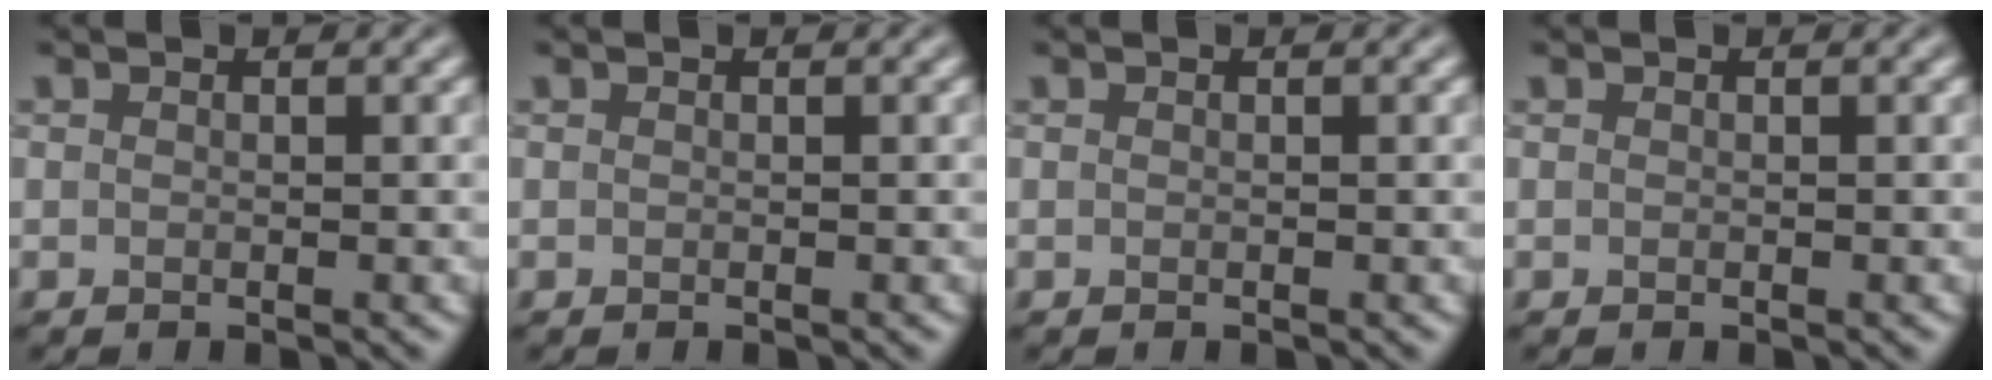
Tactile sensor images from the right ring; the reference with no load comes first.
{"total": 0.0}
{"total": 0.0}
{"total": 0.0}